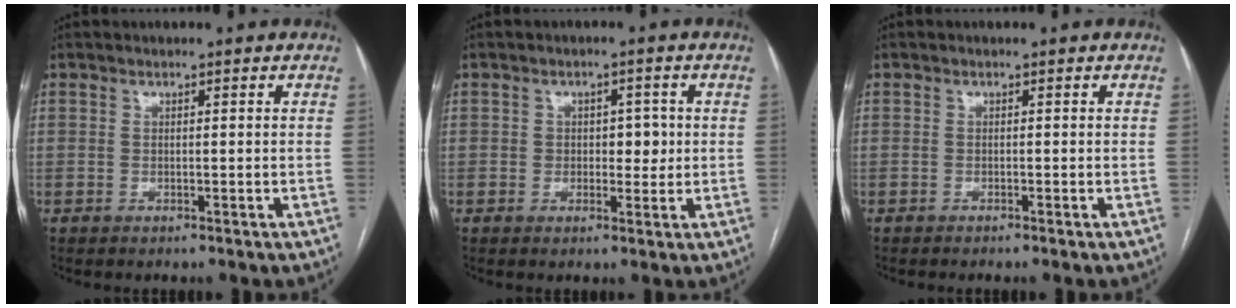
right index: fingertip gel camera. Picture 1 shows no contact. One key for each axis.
{"total": 3.7, "fx": 0.2, "fy": 2.4, "fz": 2.8, "tx": -0.029, "ty": 0.011, "tz": 0.007}
{"total": 0.9, "fx": -0.7, "fy": -0.2, "fz": 0.4, "tx": -0.002, "ty": 0.004, "tz": -0.013}